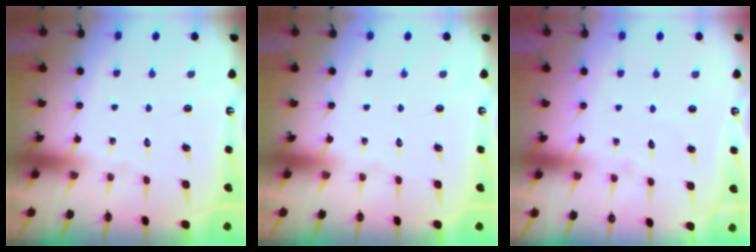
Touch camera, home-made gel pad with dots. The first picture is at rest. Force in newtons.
{"total": 0.0}
{"total": 3.3, "press": 3.3, "slide": 0.3}